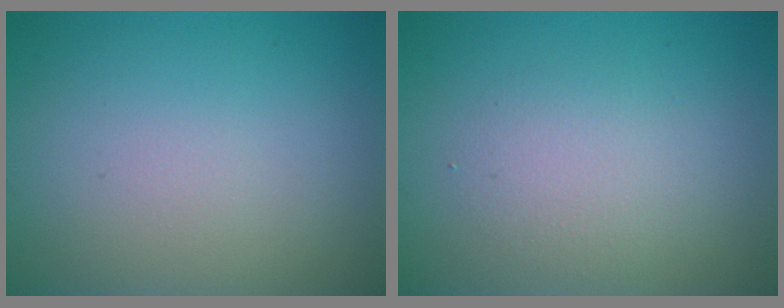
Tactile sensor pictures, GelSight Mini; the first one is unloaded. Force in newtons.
{"total": 2.4, "press": 2.4, "slide": 0.3}